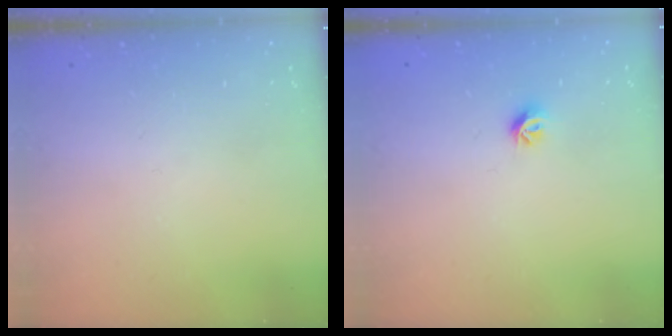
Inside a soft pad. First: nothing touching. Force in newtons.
{"total": 6.0, "press": 6.0, "slide": 0.7}